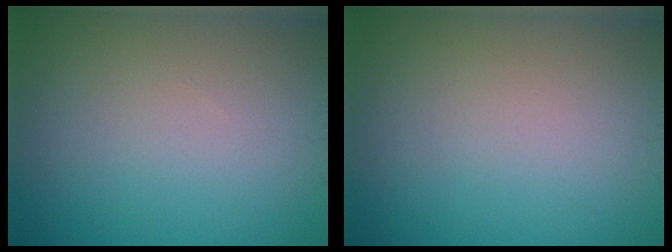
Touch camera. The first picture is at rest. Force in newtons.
{"total": 0.0}